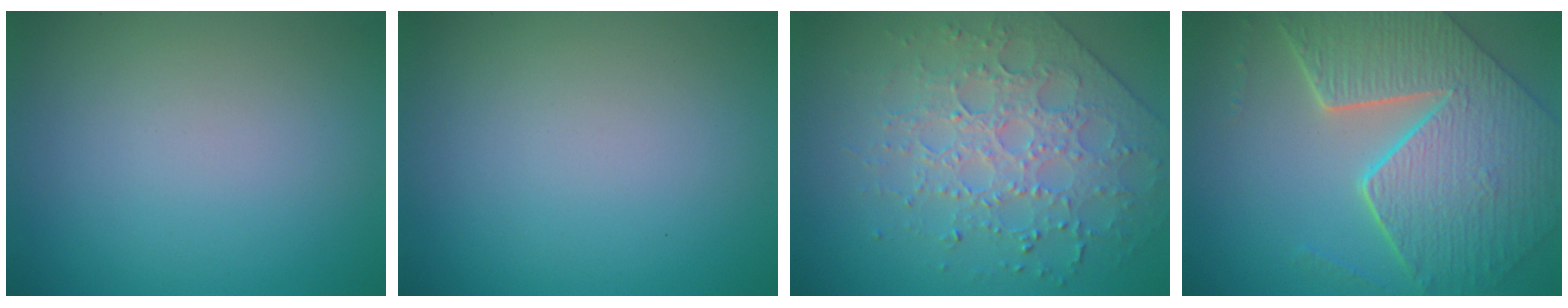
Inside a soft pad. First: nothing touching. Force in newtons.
{"total": 0.0}
{"total": 4.0, "press": 4.0, "slide": 0.1}
{"total": 9.4, "press": 6.9, "slide": 6.4}